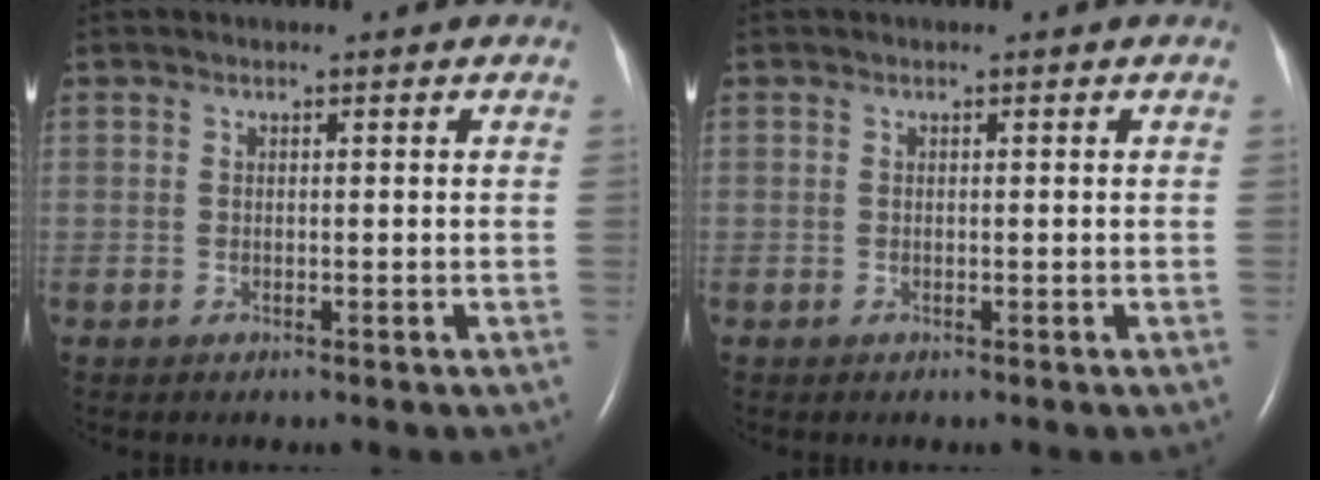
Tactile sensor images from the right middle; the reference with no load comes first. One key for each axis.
{"total": 0.0}